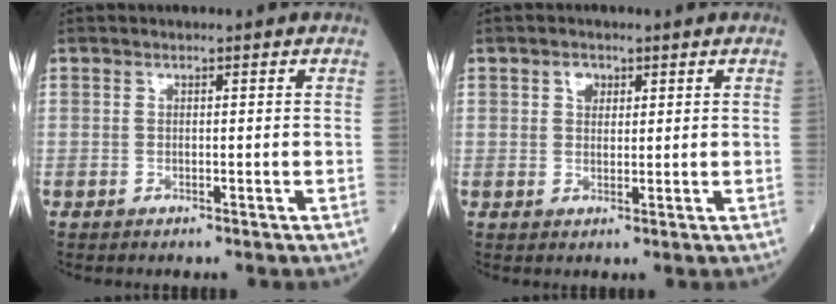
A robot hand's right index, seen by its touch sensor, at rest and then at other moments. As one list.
[{"total": 2.0, "force": [1.0, 1.5, 1.0], "torque": [-0.016, 0.002, 0.015]}]